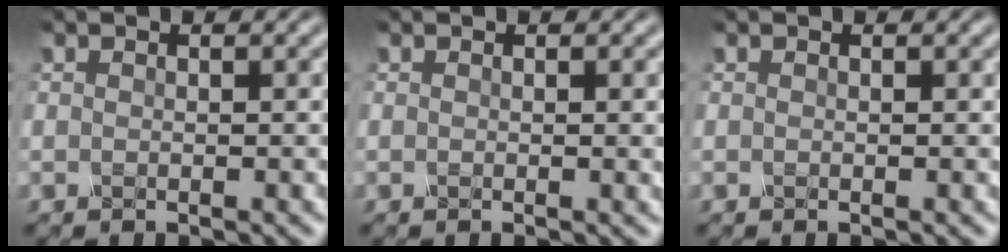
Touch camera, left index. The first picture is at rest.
{"total": 0.9, "force": [0.1, 0.4, 0.8], "torque": [-0.005, 0.002, -0.001]}
{"total": 0.0}